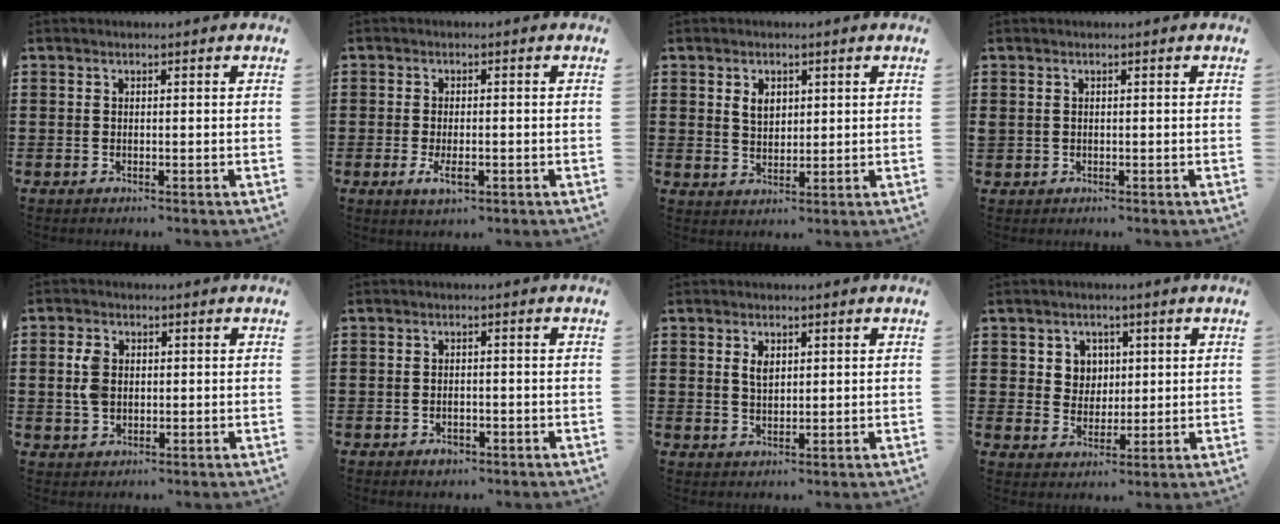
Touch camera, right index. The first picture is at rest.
{"total": 2.9, "force": [-1.0, 1.2, 2.5], "torque": [-0.051, -0.003, -0.020]}
{"total": 3.0, "force": [1.3, 2.2, 1.7], "torque": [-0.041, 0.009, 0.023]}
{"total": 0.5, "force": [0.1, 0.5, 0.1], "torque": [-0.003, 0.004, 0.002]}
{"total": 3.9, "force": [0.5, 2.7, 2.7], "torque": [-0.068, 0.009, 0.005]}
{"total": 1.4, "force": [-0.9, 0.7, 0.7], "torque": [-0.017, -0.006, -0.017]}
{"total": 2.3, "force": [0.9, 1.3, 1.7], "torque": [-0.028, 0.001, 0.014]}
{"total": 4.2, "force": [1.4, 3.9, 0.7], "torque": [-0.025, 0.010, 0.023]}